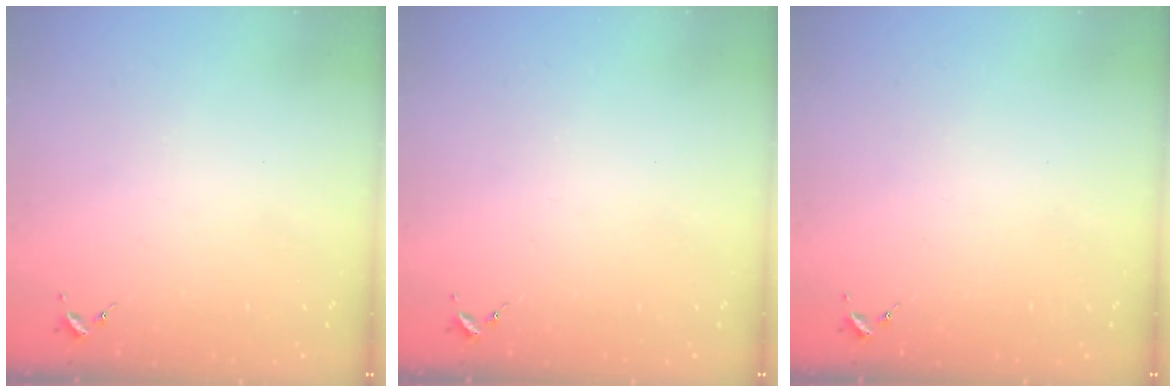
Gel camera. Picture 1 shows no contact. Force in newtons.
{"total": 0.0}
{"total": 0.0}